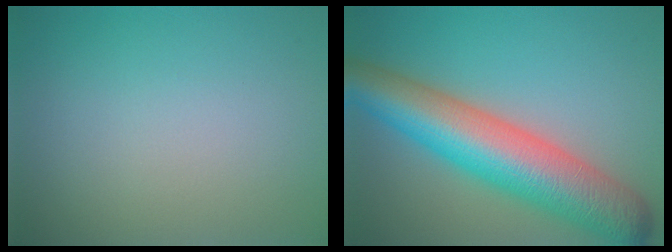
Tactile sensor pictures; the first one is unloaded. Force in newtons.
{"total": 10.9, "press": 10.9, "slide": 0.4}